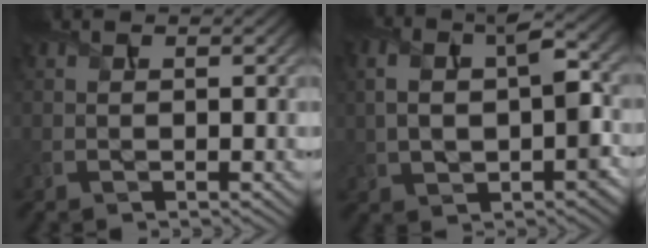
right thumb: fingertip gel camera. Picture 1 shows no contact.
{"total": 9.1, "force": [-0.3, 5.1, 7.6], "torque": [-0.142, -0.004, -0.002]}